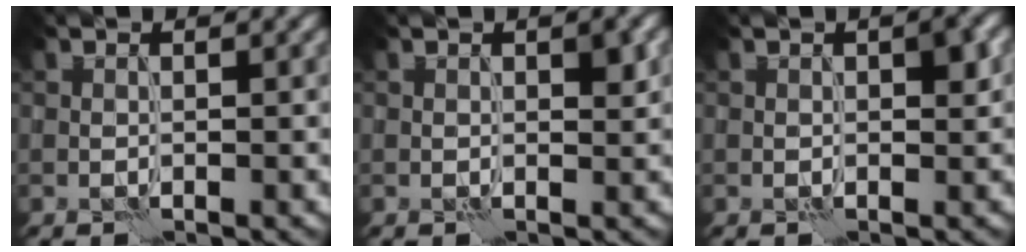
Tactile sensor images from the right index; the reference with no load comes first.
{"total": 1.3, "force": [0.3, 0.4, 1.2], "torque": [-0.014, 0.001, 0.004]}
{"total": 1.6, "force": [0.2, 0.5, 1.5], "torque": [-0.015, 0.003, 0.002]}